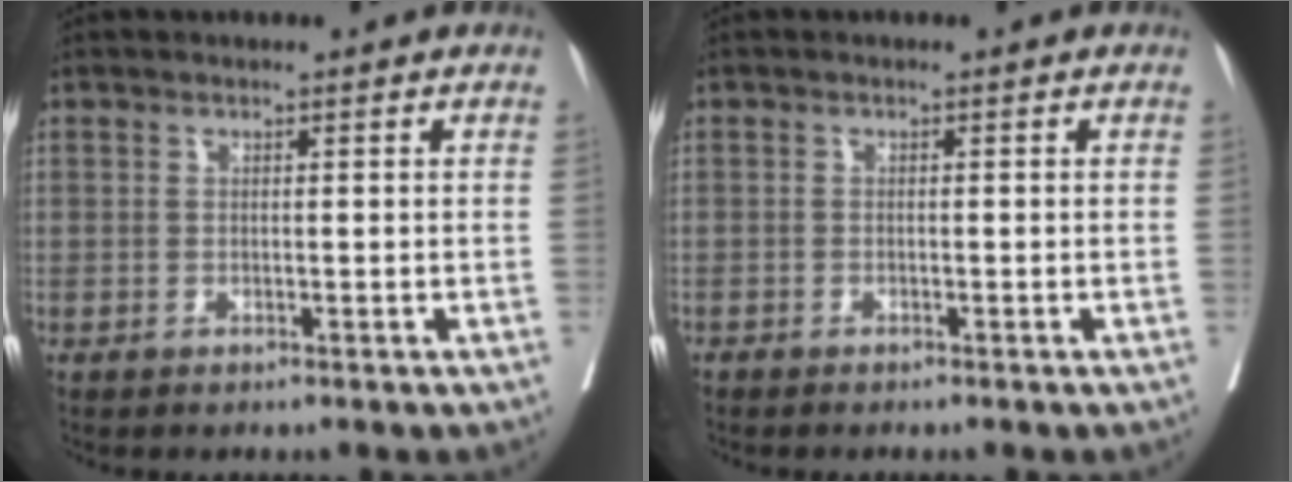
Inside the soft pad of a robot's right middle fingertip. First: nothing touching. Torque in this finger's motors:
{"motor_torque": [-0.17, 0.15, 0.00, 0.00]}